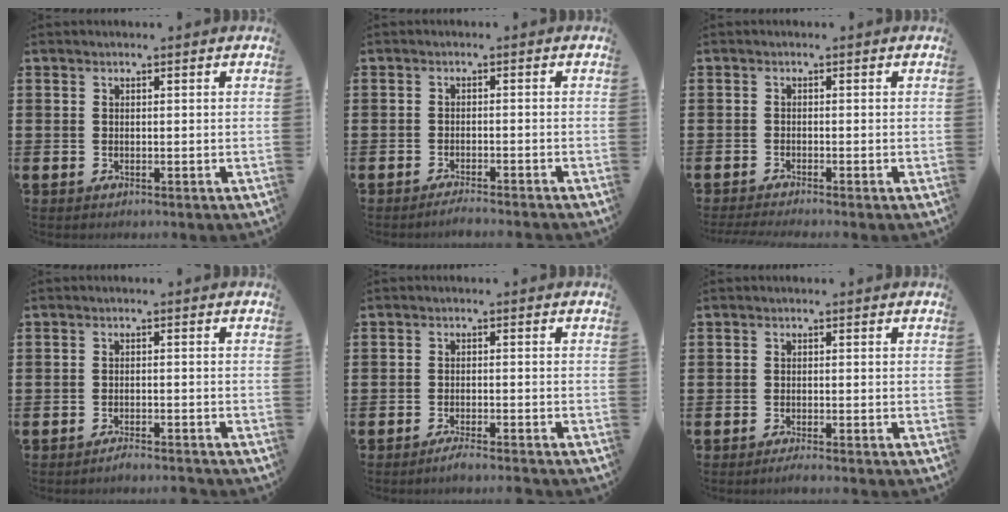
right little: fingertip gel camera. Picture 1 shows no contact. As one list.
[{"total": 1.5, "force": [-1.4, -0.1, 0.6], "torque": [-0.009, 0.000, -0.026]}, {"total": 0.9, "force": [-0.8, -0.1, 0.4], "torque": [-0.006, -0.003, -0.015]}, {"total": 1.6, "force": [-1.6, -0.1, 0.4], "torque": [-0.009, 0.001, -0.031]}, {"total": 1.9, "force": [-1.7, -0.1, 0.9], "torque": [-0.013, 0.001, -0.032]}, {"total": 1.1, "force": [-0.9, -0.1, 0.7], "torque": [-0.010, -0.002, -0.017]}]